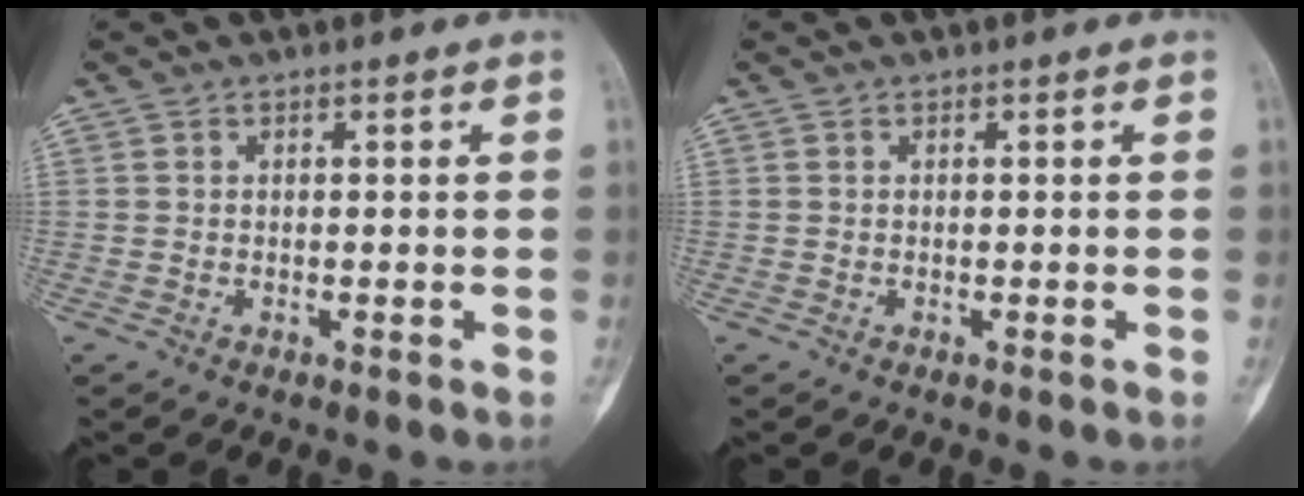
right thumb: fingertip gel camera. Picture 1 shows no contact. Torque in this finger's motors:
{"motor_torque": [0.00, 0.00, 0.08, -0.01, 0.00]}